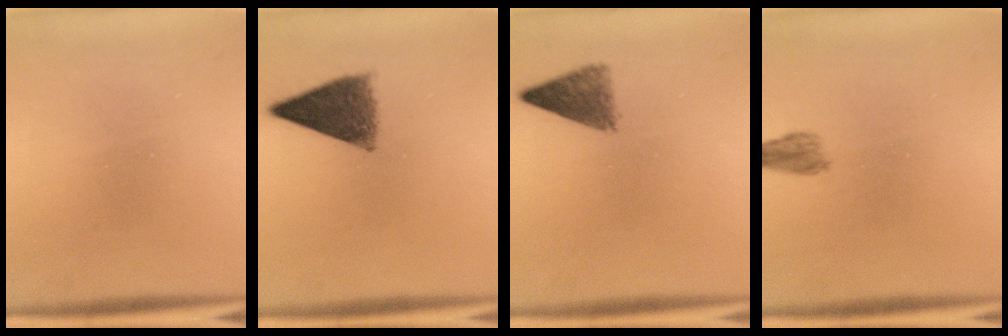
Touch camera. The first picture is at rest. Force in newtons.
{"total": 8.2}
{"total": 4.2}
{"total": 1.6}